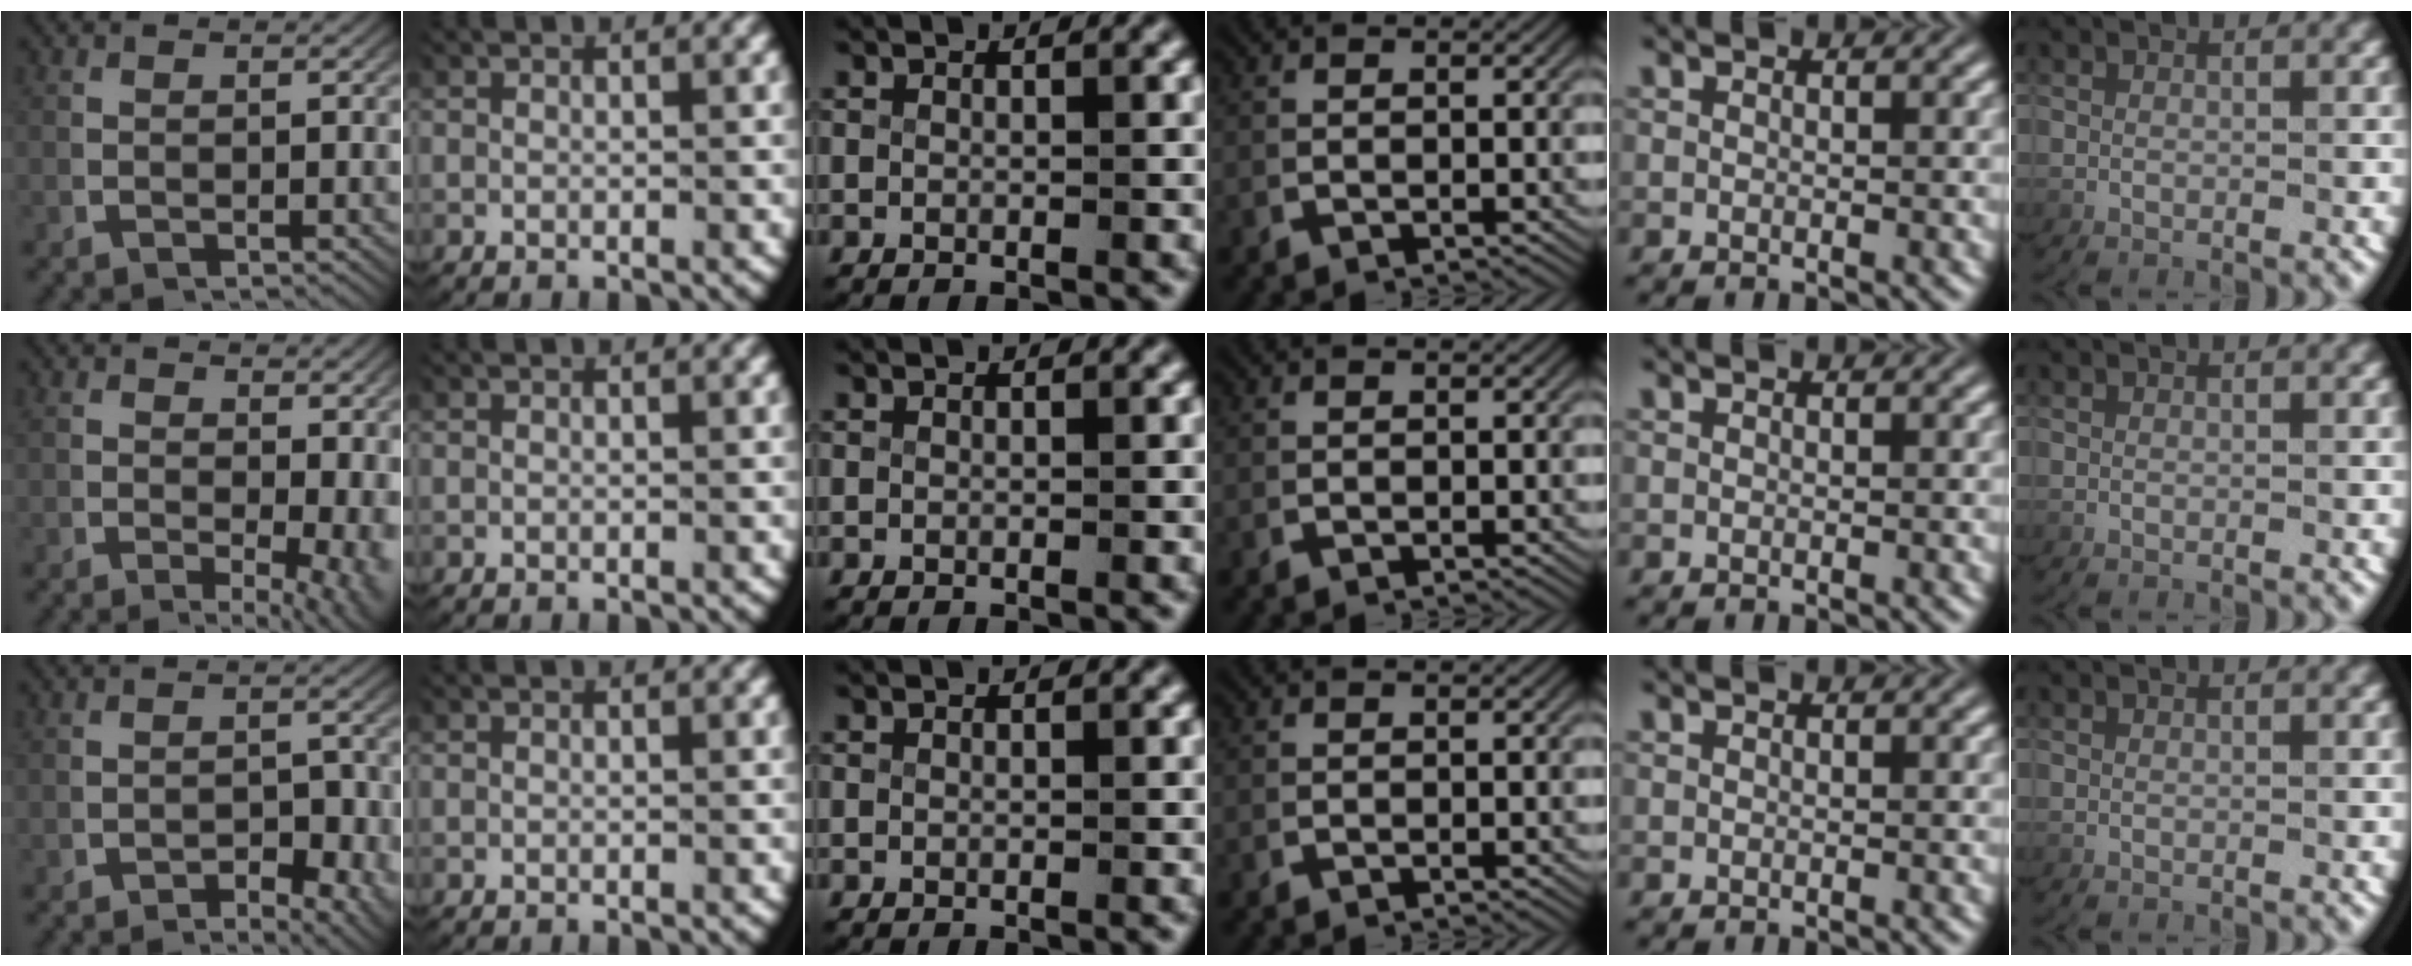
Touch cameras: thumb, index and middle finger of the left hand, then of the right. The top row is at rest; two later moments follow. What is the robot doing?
{"motion": "lift_and_place", "object": "map"}